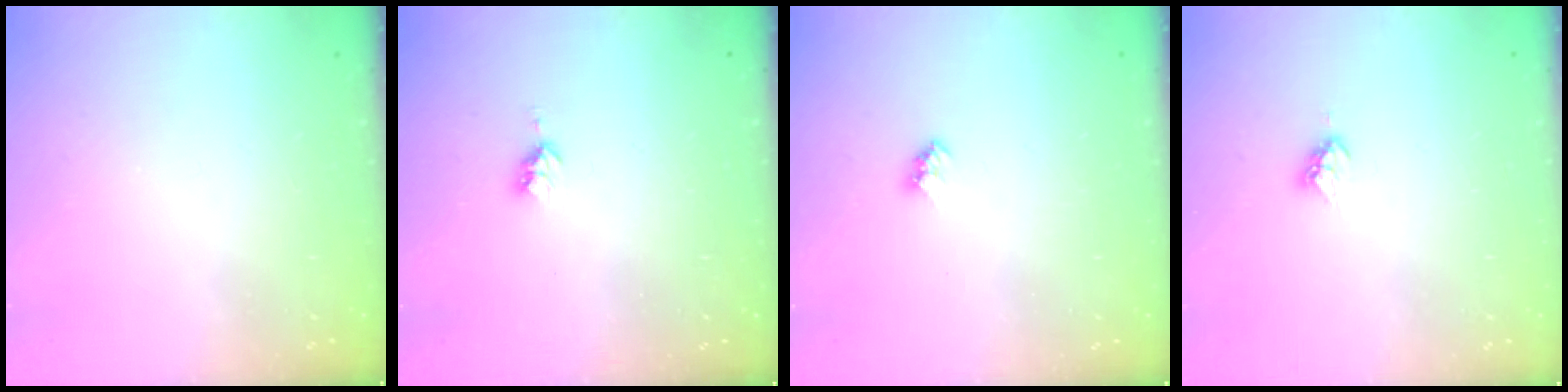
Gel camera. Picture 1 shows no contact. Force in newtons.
{"total": 3.7, "press": 3.7, "slide": 0.5}
{"total": 2.4, "press": 2.4, "slide": 0.2}
{"total": 4.6, "press": 4.6, "slide": 0.3}